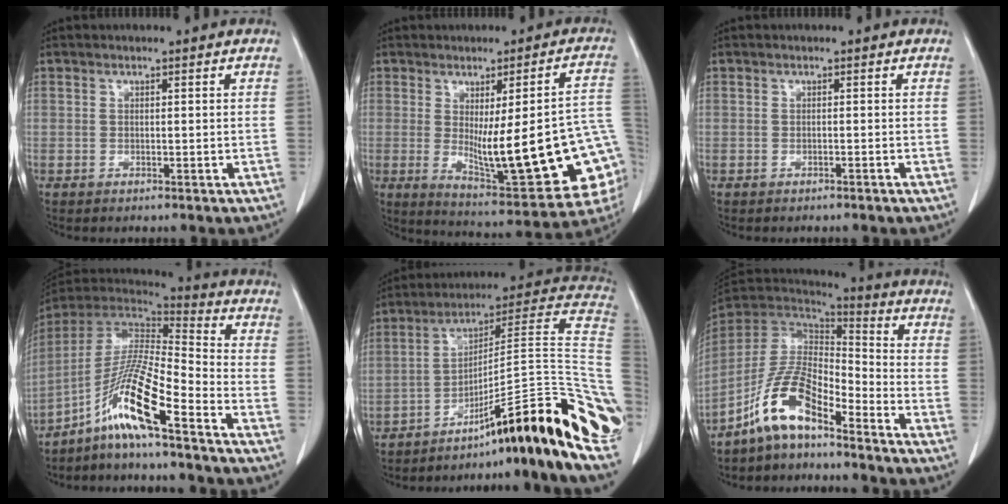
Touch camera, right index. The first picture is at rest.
{"total": 22.3, "force": [-3.0, 4.4, 21.7], "torque": [-0.222, -0.007, -0.021]}
{"total": 0.0}
{"total": 12.9, "force": [-7.7, 0.2, 10.3], "torque": [-0.203, -0.001, -0.150]}
{"total": 26.9, "force": [-17.5, 0.0, 20.5], "torque": [-0.162, 0.023, -0.262]}
{"total": 11.0, "force": [-7.5, 3.6, 7.3], "torque": [-0.156, 0.021, -0.147]}